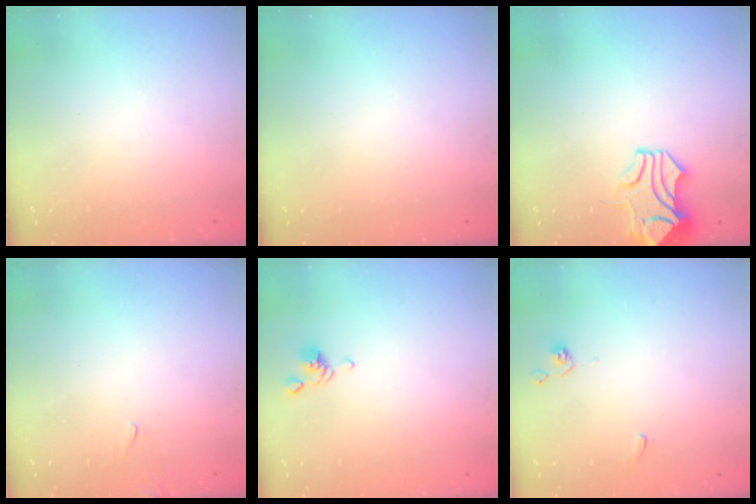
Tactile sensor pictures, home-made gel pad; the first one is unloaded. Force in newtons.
{"total": 0.0}
{"total": 1.6, "press": 1.5, "slide": 0.5}
{"total": 4.0, "press": 4.0, "slide": 0.4}
{"total": 2.6, "press": 2.6, "slide": 0.5}
{"total": 2.8, "press": 2.8, "slide": 0.6}